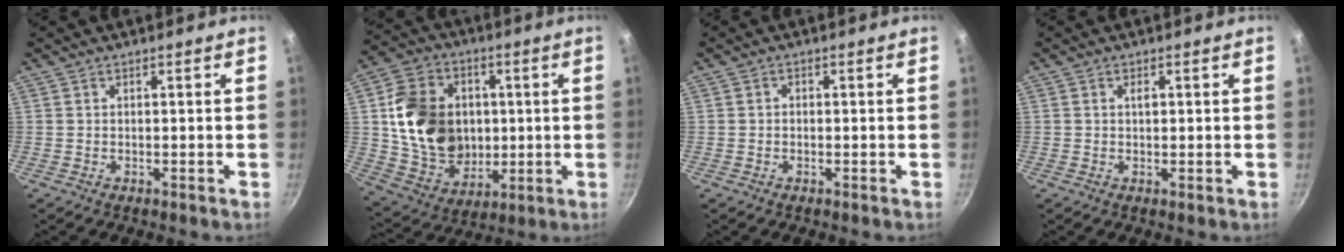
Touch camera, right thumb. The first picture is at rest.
{"total": 19.3, "force": [1.9, 15.5, 11.5], "torque": [-0.173, 0.005, 0.045]}
{"total": 0.8, "force": [-0.2, 0.7, 0.4], "torque": [-0.007, 0.005, -0.003]}
{"total": 1.3, "force": [0.3, 0.7, 1.1], "torque": [-0.014, -0.002, 0.003]}